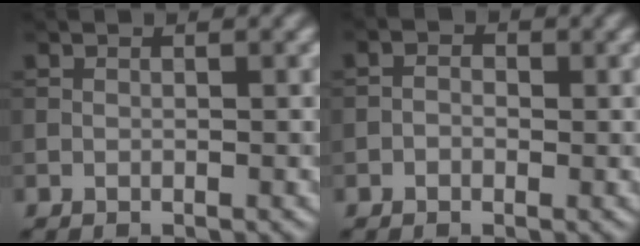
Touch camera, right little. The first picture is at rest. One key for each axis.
{"total": 1.1, "fx": -0.4, "fy": 0.9, "fz": 0.6, "tx": -0.008, "ty": 0.000, "tz": -0.013}